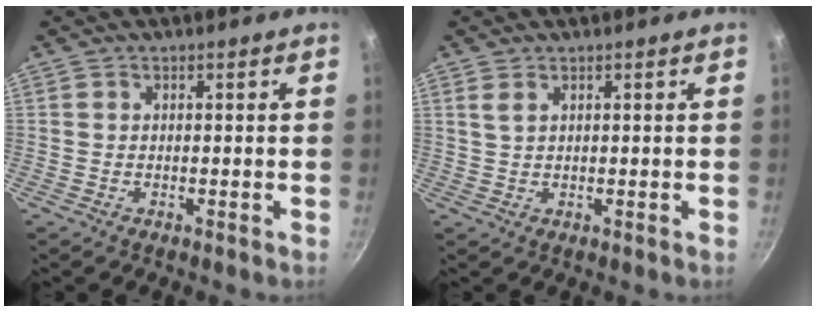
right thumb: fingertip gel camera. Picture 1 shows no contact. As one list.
[{"total": 1.8, "force": [1.0, 0.9, 1.2], "torque": [-0.021, -0.003, 0.019]}]